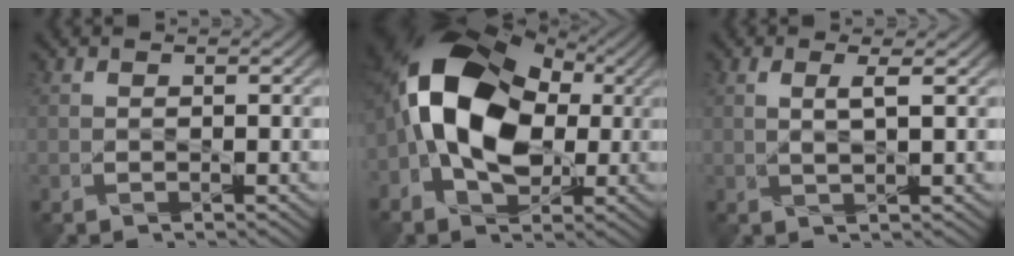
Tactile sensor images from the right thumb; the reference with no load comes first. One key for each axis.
{"total": 15.9, "fx": 0.1, "fy": 10.4, "fz": 12.0, "tx": -0.223, "ty": 0.019, "tz": -0.015}
{"total": 1.9, "fx": 0.8, "fy": -0.1, "fz": 1.7, "tx": -0.040, "ty": 0.000, "tz": 0.018}